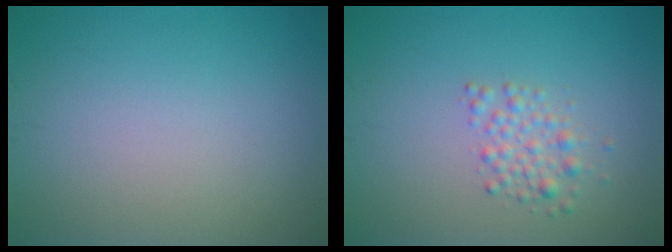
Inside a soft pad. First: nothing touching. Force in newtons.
{"total": 2.0, "press": 2.0, "slide": 0.1}